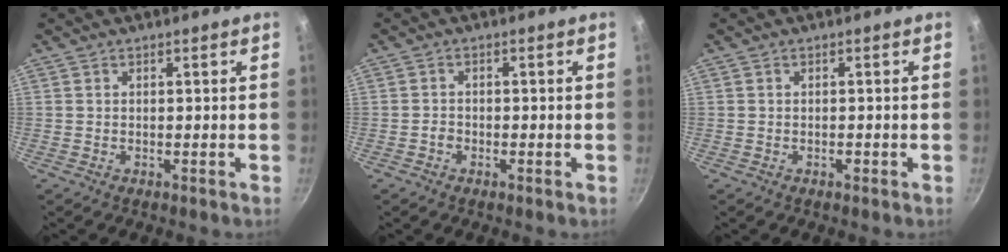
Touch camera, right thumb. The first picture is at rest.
{"total": 1.1, "force": [-0.8, 0.6, 0.4], "torque": [-0.011, 0.004, -0.019]}
{"total": 0.7, "force": [-0.4, 0.4, 0.4], "torque": [-0.004, 0.003, -0.006]}